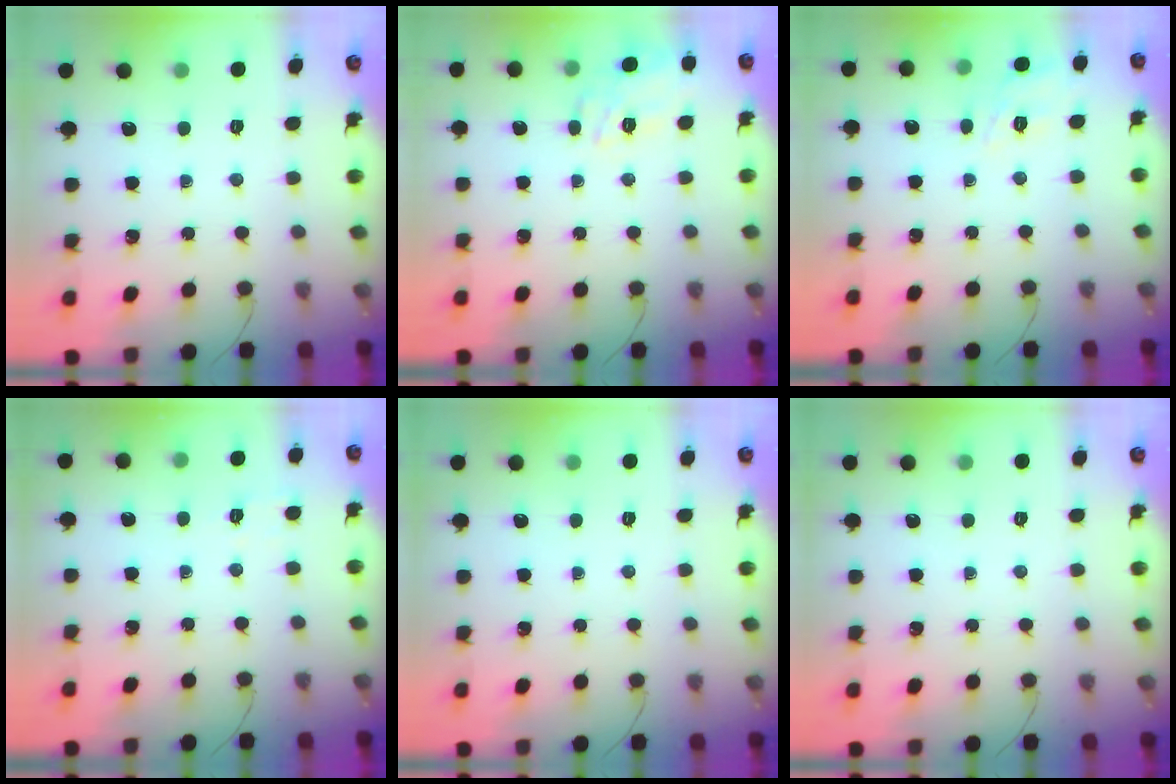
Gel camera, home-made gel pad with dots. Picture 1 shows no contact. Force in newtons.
{"total": 15.0, "press": 15.0, "slide": 0.7}
{"total": 2.8, "press": 2.2, "slide": 1.7}
{"total": 2.0, "press": 1.0, "slide": 1.7}
{"total": 0.0}
{"total": 0.0}